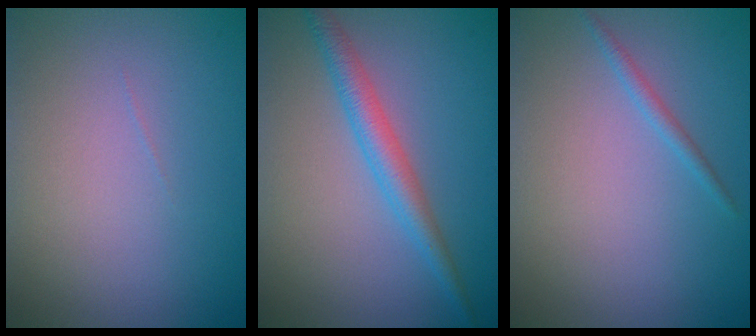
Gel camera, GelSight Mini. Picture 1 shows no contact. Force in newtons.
{"total": 2.9, "press": 2.9, "slide": 0.0}
{"total": 1.0, "press": 1.0, "slide": 0.0}